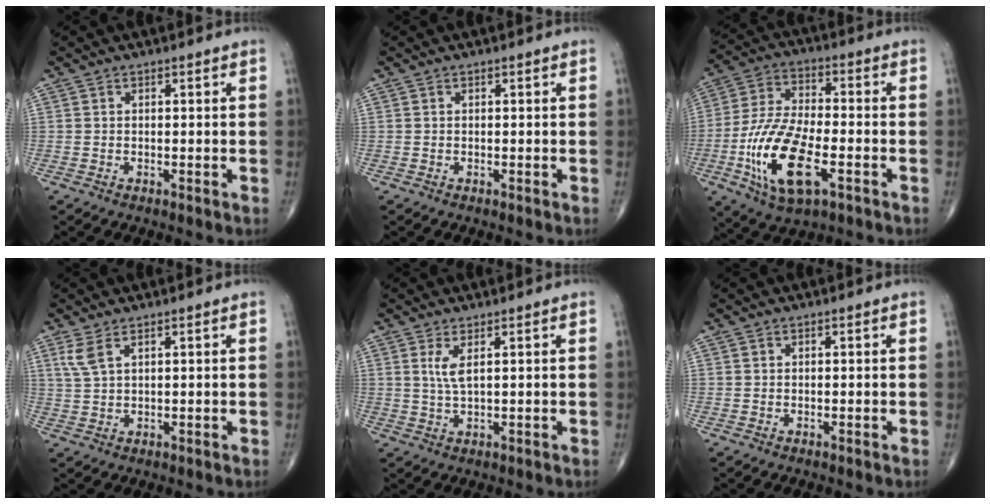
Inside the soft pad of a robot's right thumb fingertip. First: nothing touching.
{"total": 0.0}
{"total": 17.2, "force": [-5.7, 7.4, 14.4], "torque": [-0.291, 0.014, -0.101]}
{"total": 3.4, "force": [1.9, 1.2, 2.6], "torque": [-0.064, 0.003, 0.049]}
{"total": 3.1, "force": [1.2, 0.6, 2.8], "torque": [-0.065, -0.008, 0.031]}
{"total": 0.0}